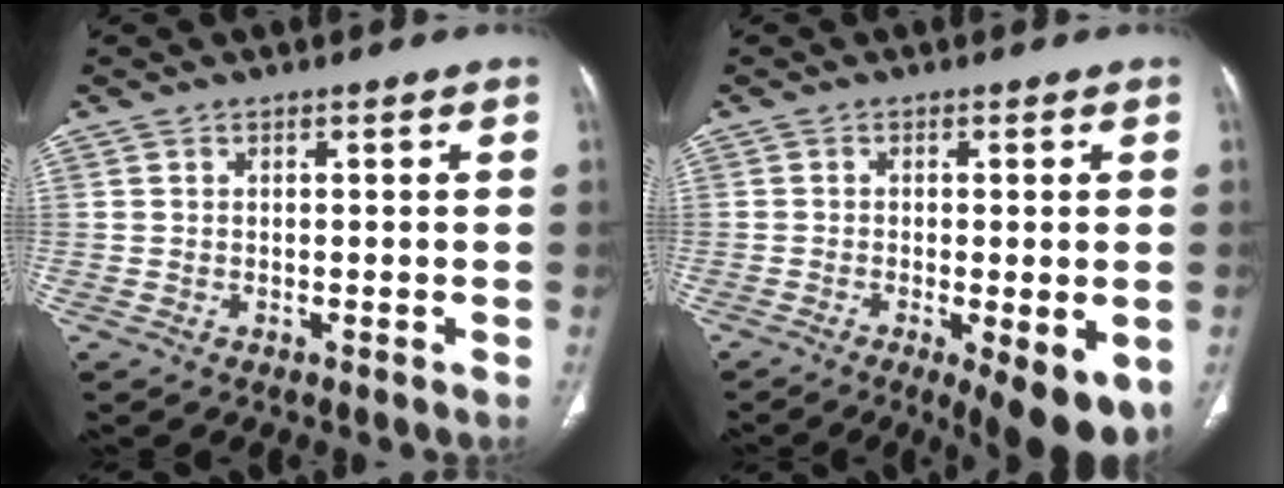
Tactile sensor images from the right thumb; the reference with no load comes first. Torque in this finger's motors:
{"motor_torque": [0.46, 1.12, 0.09, -0.27, 0.08]}